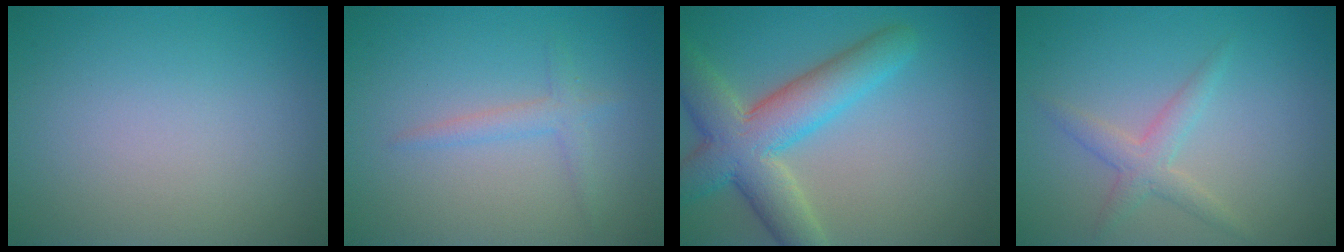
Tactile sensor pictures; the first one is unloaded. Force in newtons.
{"total": 1.6, "press": 1.6, "slide": 0.1}
{"total": 7.7, "press": 7.7, "slide": 0.3}
{"total": 2.2, "press": 2.2, "slide": 0.1}